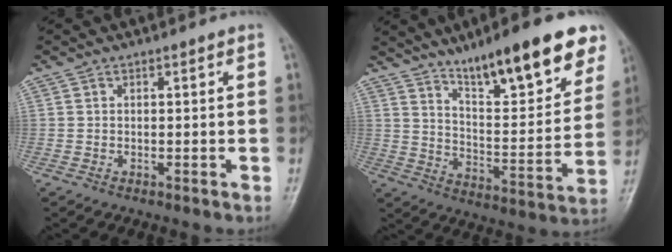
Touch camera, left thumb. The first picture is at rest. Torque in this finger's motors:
{"motor_torque": [1.02, 0.98, 1.48, -1.29, 0.34]}